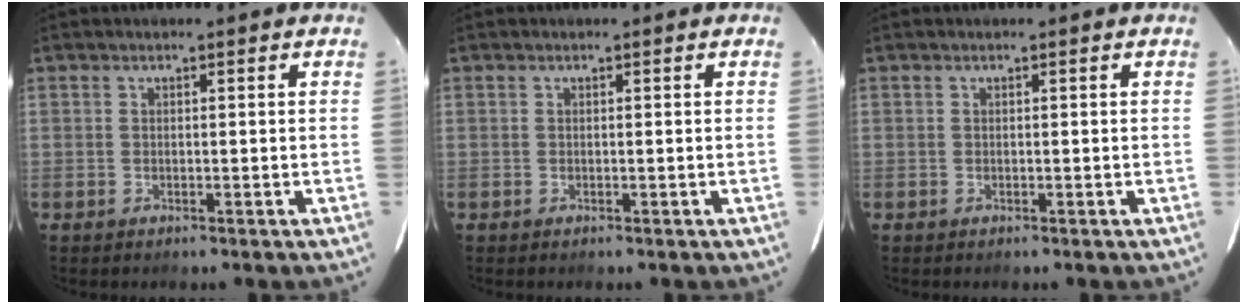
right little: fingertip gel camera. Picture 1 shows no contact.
{"total": 0.0}
{"total": 0.0}